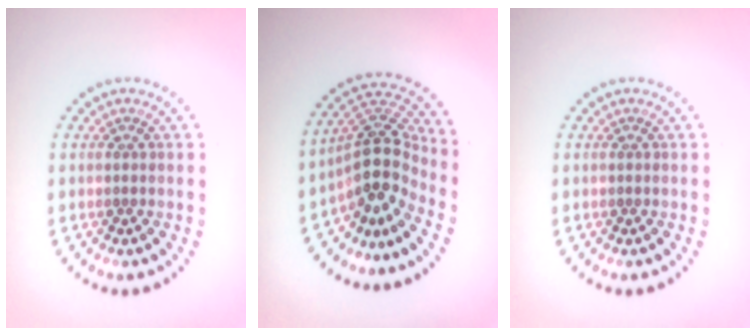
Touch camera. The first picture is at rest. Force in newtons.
{"total": 4.6, "press": 3.6, "slide": 2.8}
{"total": 0.0}